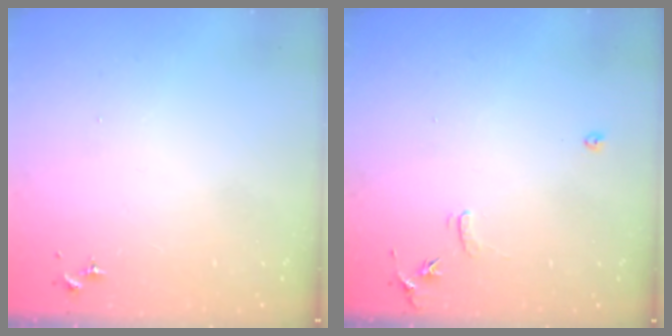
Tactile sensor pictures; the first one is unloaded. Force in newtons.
{"total": 6.9, "press": 6.9, "slide": 0.7}